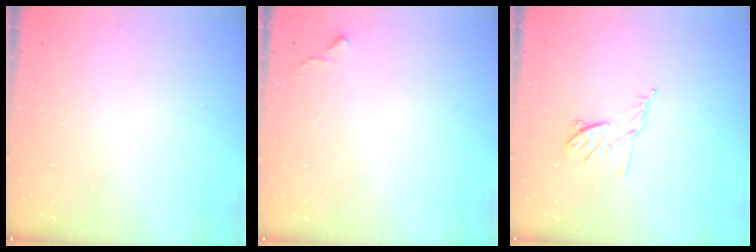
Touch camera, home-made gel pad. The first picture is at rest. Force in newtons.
{"total": 5.1, "press": 5.0, "slide": 0.7}
{"total": 7.4, "press": 7.3, "slide": 1.2}